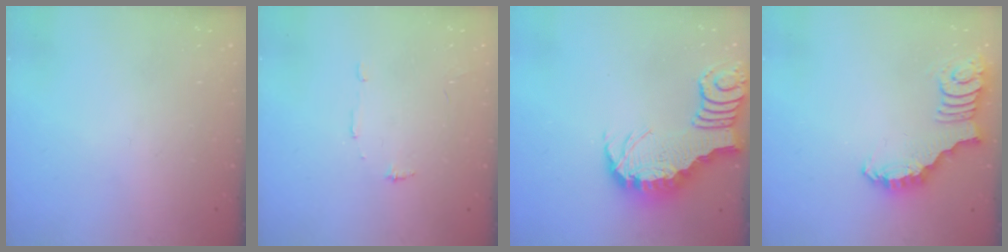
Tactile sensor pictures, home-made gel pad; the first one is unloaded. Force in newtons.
{"total": 4.7, "press": 4.7, "slide": 0.3}
{"total": 3.3, "press": 3.2, "slide": 0.5}
{"total": 2.7, "press": 2.7, "slide": 0.5}